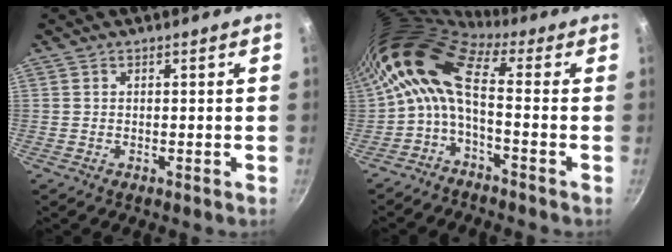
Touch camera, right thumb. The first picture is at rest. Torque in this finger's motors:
{"motor_torque": [-0.90, 2.22, 2.15, 0.00, 0.77]}